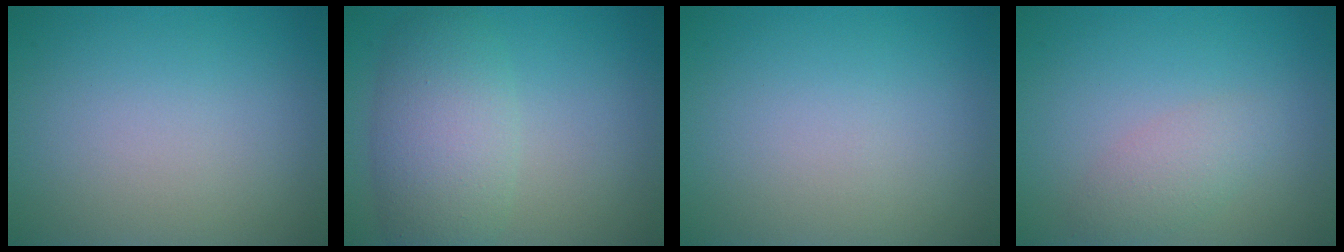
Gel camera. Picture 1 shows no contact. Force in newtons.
{"total": 5.5, "press": 5.5, "slide": 0.4}
{"total": 0.0}
{"total": 2.1, "press": 2.1, "slide": 0.2}